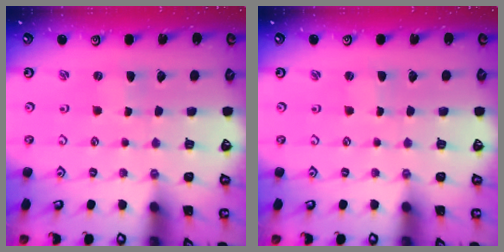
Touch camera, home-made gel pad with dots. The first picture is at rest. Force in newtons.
{"total": 0.0}